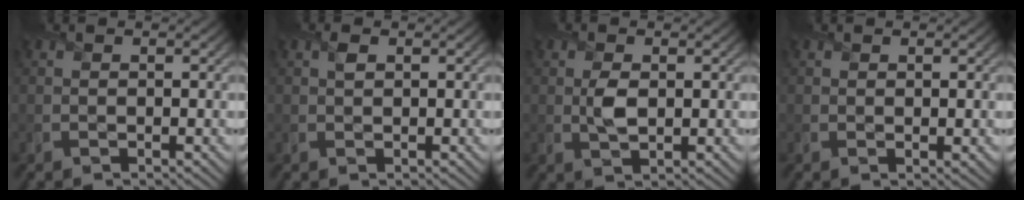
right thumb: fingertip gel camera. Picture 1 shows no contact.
{"total": 0.9, "force": [0.5, 0.4, 0.7], "torque": [-0.016, 0.005, 0.008]}
{"total": 2.5, "force": [0.2, 1.3, 2.2], "torque": [-0.052, -0.001, 0.002]}
{"total": 0.7, "force": [0.1, 0.2, 0.6], "torque": [-0.010, -0.002, 0.001]}